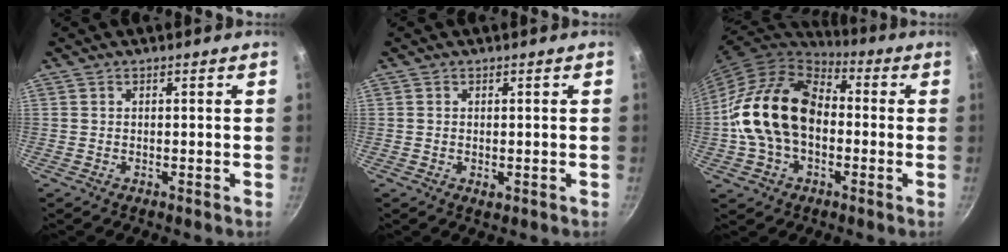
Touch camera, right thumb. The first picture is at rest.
{"total": 1.1, "force": [-0.2, 0.7, 0.9], "torque": [-0.013, -0.002, -0.002]}
{"total": 19.7, "force": [-1.2, 13.7, 14.1], "torque": [-0.236, 0.044, -0.034]}